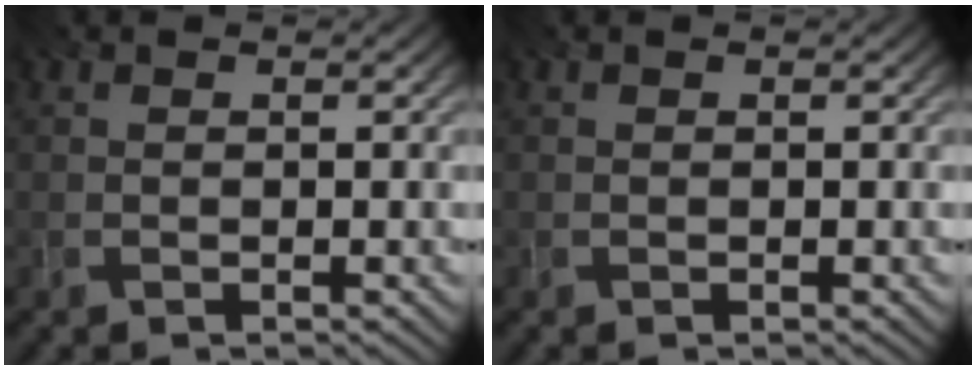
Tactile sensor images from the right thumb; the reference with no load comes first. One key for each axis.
{"total": 0.0}